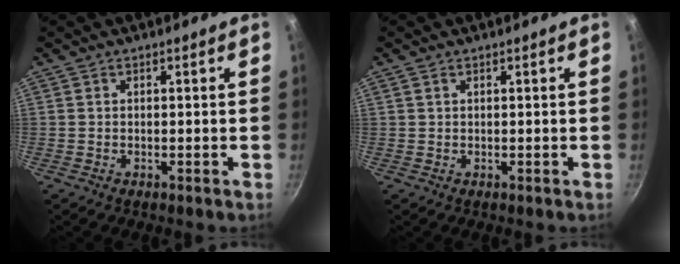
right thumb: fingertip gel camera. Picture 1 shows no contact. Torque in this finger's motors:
{"motor_torque": [-0.03, -0.47, -0.60, 0.12, 0.01]}